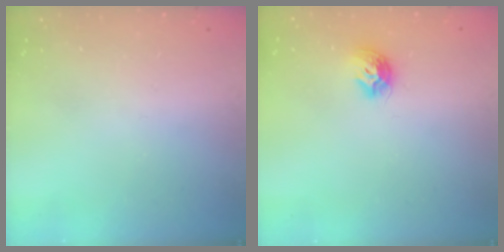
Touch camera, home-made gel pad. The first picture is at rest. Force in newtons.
{"total": 8.6, "press": 8.5, "slide": 0.1}